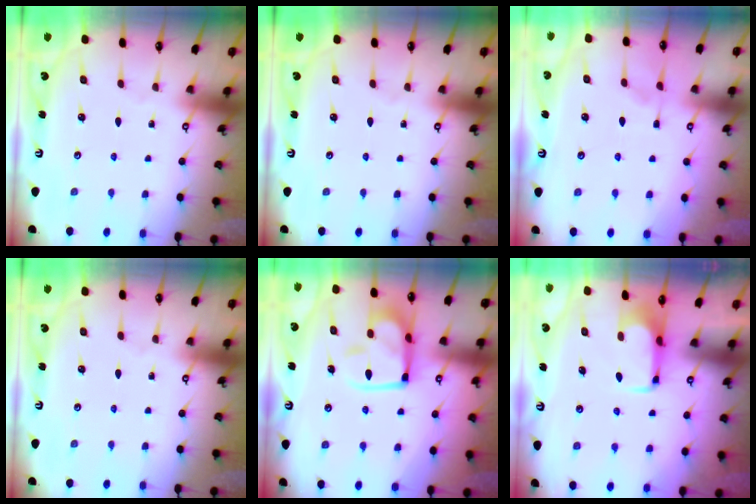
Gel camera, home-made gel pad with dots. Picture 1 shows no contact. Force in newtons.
{"total": 0.0}
{"total": 1.0, "press": 0.6, "slide": 0.8}
{"total": 0.0}
{"total": 13.3, "press": 13.2, "slide": 1.7}
{"total": 2.1, "press": 2.0, "slide": 0.4}